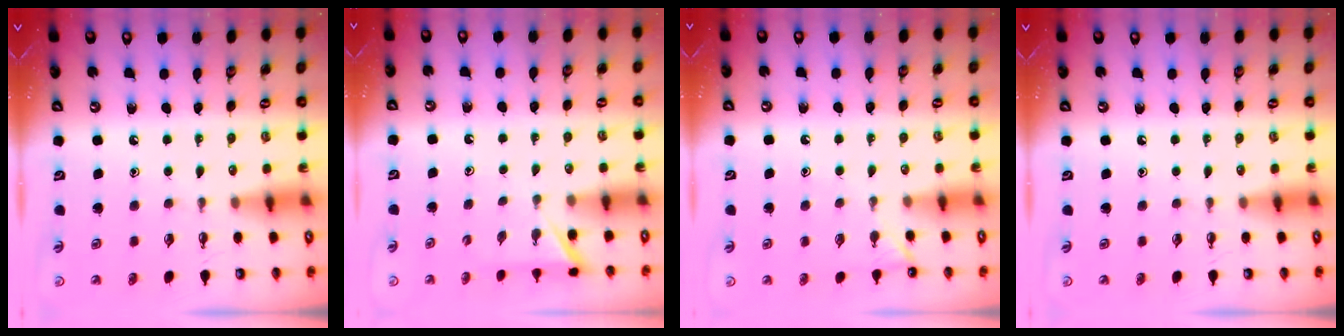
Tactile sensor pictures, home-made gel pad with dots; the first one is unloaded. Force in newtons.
{"total": 1.6, "press": 1.6, "slide": 0.2}
{"total": 2.2, "press": 2.2, "slide": 0.3}
{"total": 0.0}